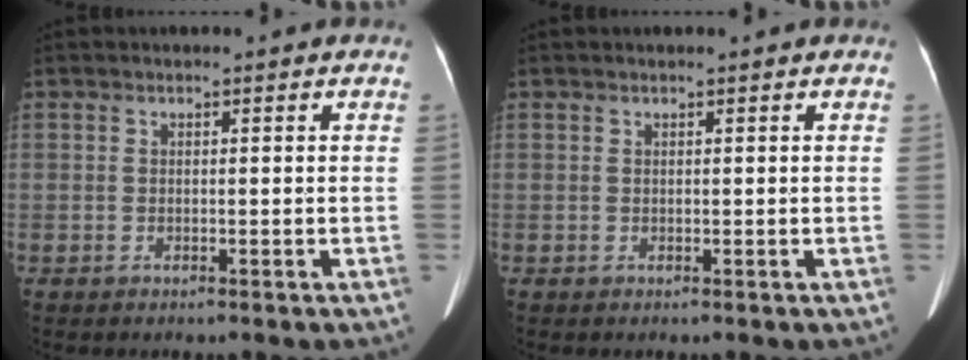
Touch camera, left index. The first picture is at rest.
{"total": 0.7, "force": [0.5, 0.1, 0.4], "torque": [-0.004, 0.008, 0.007]}